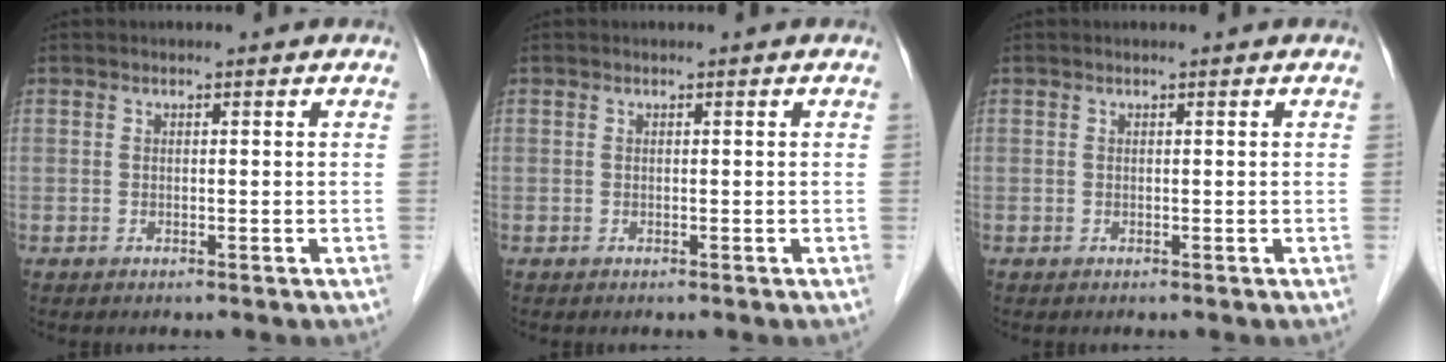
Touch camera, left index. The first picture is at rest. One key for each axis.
{"total": 0.0}
{"total": 0.0}